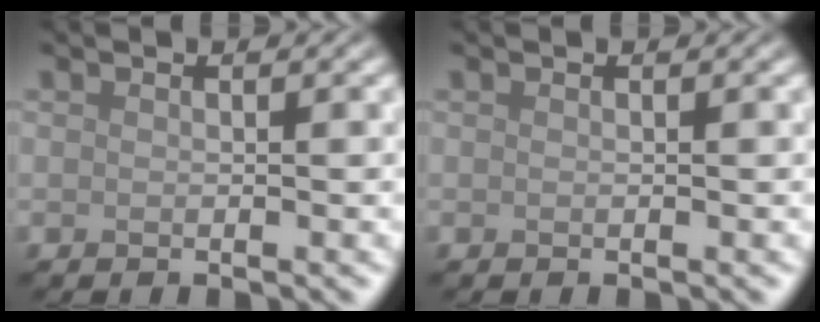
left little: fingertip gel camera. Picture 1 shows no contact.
{"total": 0.0}